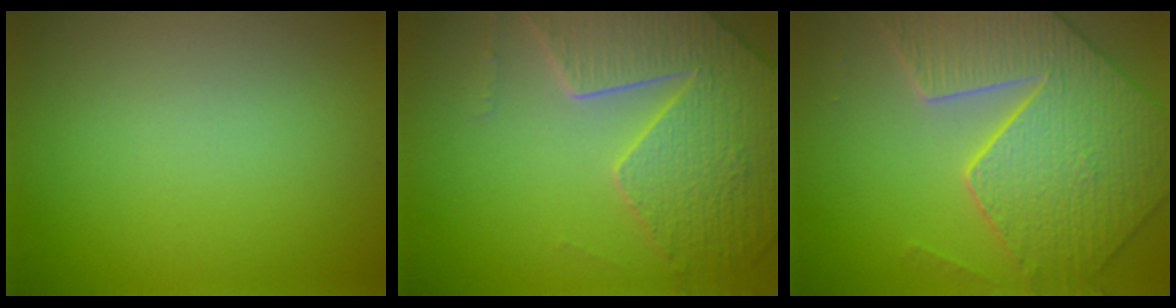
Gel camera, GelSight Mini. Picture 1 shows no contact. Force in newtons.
{"total": 7.6, "press": 5.7, "slide": 5.1}
{"total": 7.6, "press": 6.6, "slide": 3.9}